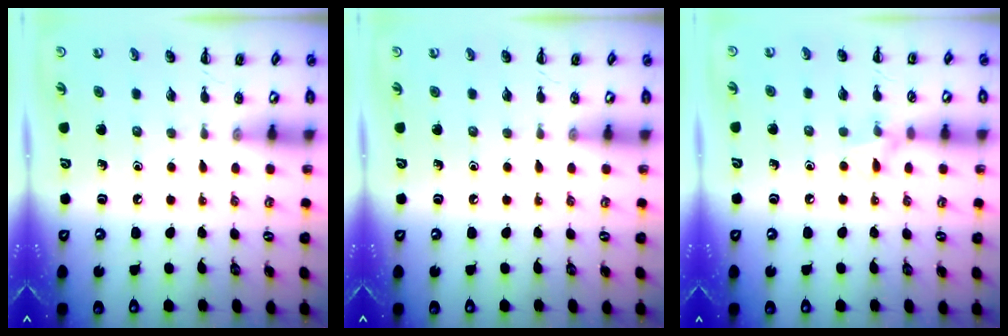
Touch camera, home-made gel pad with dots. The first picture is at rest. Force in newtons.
{"total": 0.0}
{"total": 6.1, "press": 5.9, "slide": 1.3}